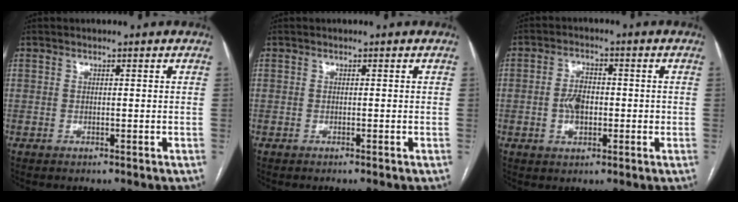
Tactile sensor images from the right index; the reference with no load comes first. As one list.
[{"total": 0.0}, {"total": 4.7, "force": [-0.7, 2.8, 3.7], "torque": [-0.073, 0.007, -0.010]}]